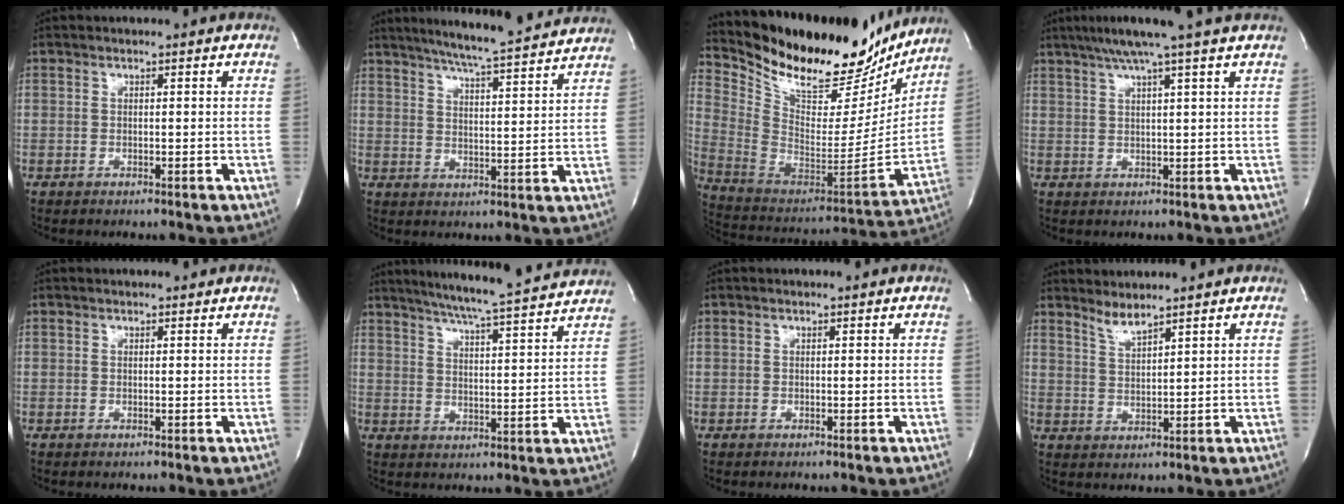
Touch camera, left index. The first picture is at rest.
{"total": 15.5, "force": [14.0, 0.1, 6.7], "torque": [-0.112, 0.002, 0.189]}
{"total": 25.2, "force": [21.9, 7.1, 10.3], "torque": [-0.191, -0.034, 0.338]}
{"total": 7.1, "force": [5.5, -1.8, 4.1], "torque": [-0.064, 0.014, 0.079]}
{"total": 0.7, "force": [0.6, 0.2, 0.0], "torque": [-0.009, 0.003, 0.010]}
{"total": 17.1, "force": [15.6, -0.4, 7.1], "torque": [-0.123, -0.010, 0.208]}
{"total": 0.0}
{"total": 2.9, "force": [2.8, -0.2, 0.9], "torque": [-0.021, -0.011, 0.057]}